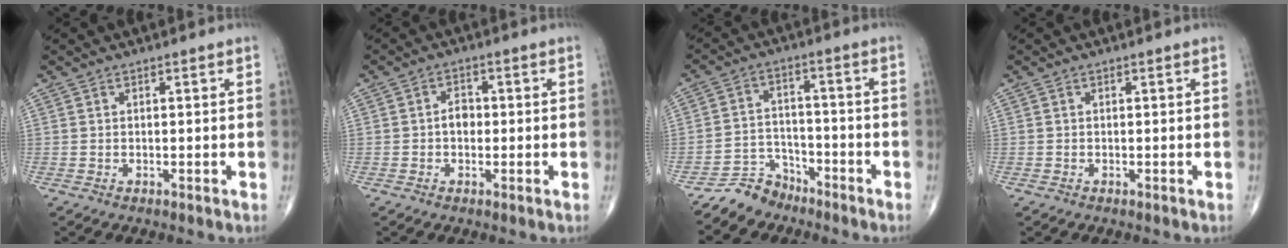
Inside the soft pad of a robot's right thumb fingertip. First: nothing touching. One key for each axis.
{"total": 2.9, "fx": -0.3, "fy": 2.2, "fz": 1.9, "tx": -0.019, "ty": 0.009, "tz": -0.010}
{"total": 6.1, "fx": -5.3, "fy": 3.0, "fz": -0.4, "tx": 0.035, "ty": 0.050, "tz": -0.105}
{"total": 0.0}